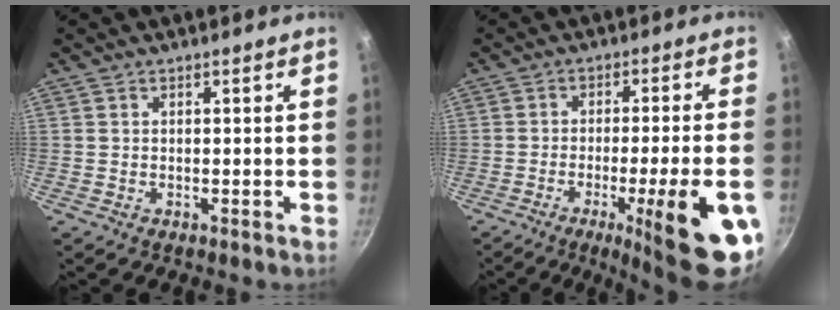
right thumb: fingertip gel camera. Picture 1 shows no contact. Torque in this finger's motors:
{"motor_torque": [2.43, 2.55, 1.40, -1.37, 0.43]}